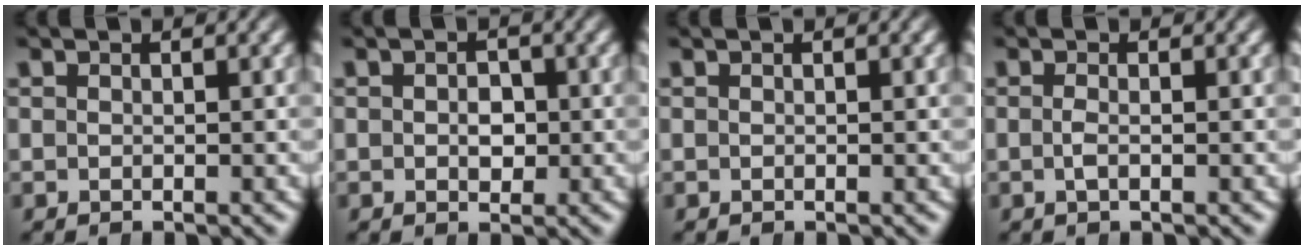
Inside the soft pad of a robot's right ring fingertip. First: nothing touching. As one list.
[{"total": 1.5, "force": [-0.2, 1.2, 0.9], "torque": [-0.016, -0.002, -0.003]}, {"total": 0.0}, {"total": 0.9, "force": [-0.5, -0.5, 0.6], "torque": [-0.024, -0.013, -0.005]}]